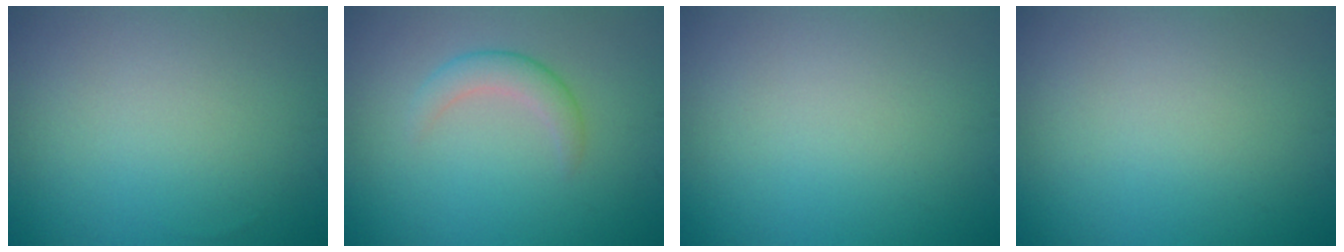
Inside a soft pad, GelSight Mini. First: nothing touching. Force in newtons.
{"total": 2.3, "press": 2.3, "slide": 0.1}
{"total": 0.0}
{"total": 0.0}